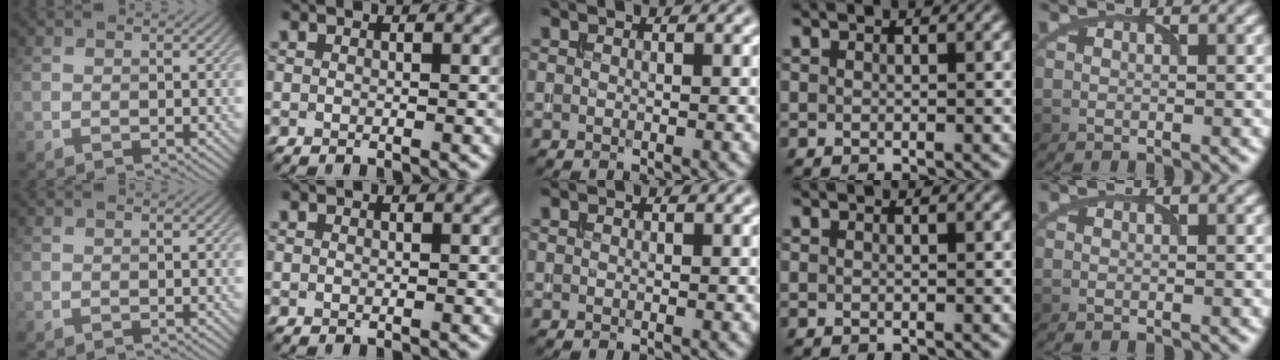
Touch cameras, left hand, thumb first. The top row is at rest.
{}